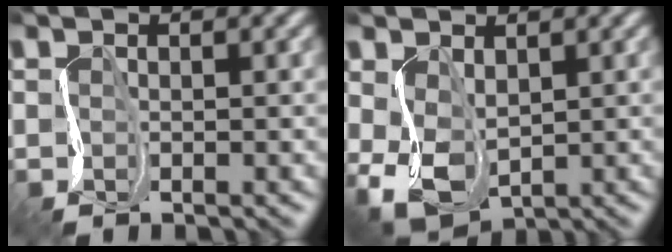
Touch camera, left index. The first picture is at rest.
{"total": 3.7, "force": [-0.5, 2.7, 2.5], "torque": [-0.082, -0.010, 0.002]}